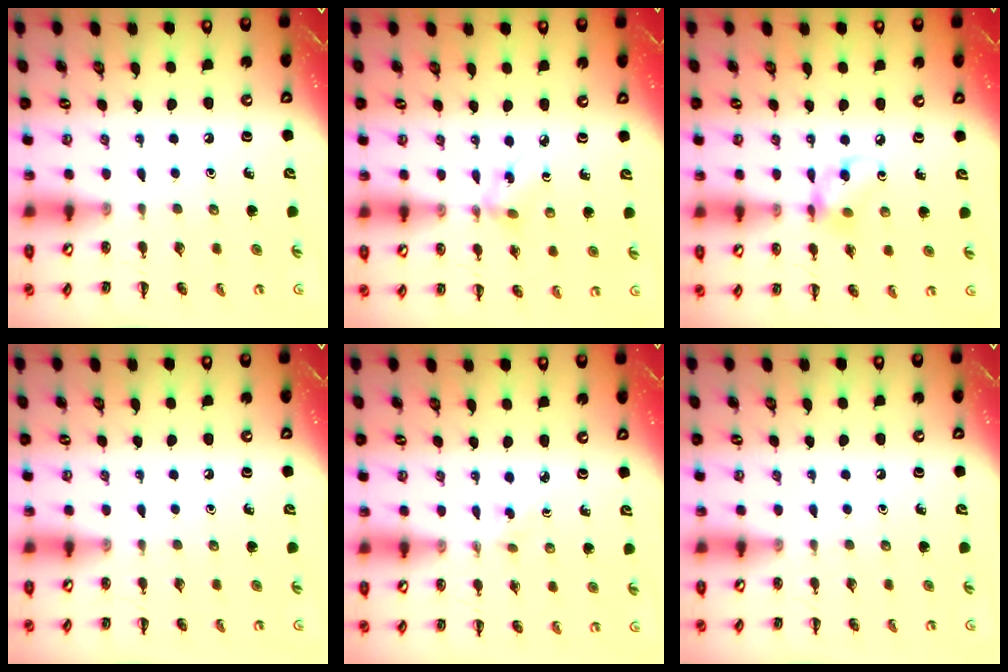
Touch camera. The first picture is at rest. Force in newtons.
{"total": 2.8, "press": 2.8, "slide": 0.7}
{"total": 7.4, "press": 7.4, "slide": 0.4}
{"total": 0.0}
{"total": 3.2, "press": 3.1, "slide": 0.8}
{"total": 0.0}